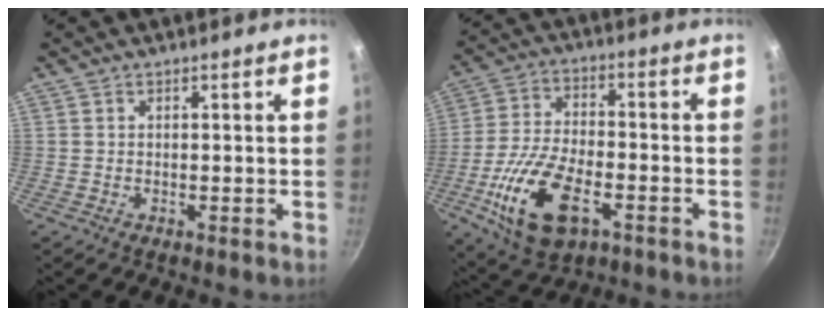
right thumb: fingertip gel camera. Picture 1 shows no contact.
{"total": 16.4, "force": [-6.2, 8.3, 12.8], "torque": [-0.245, 0.017, -0.113]}